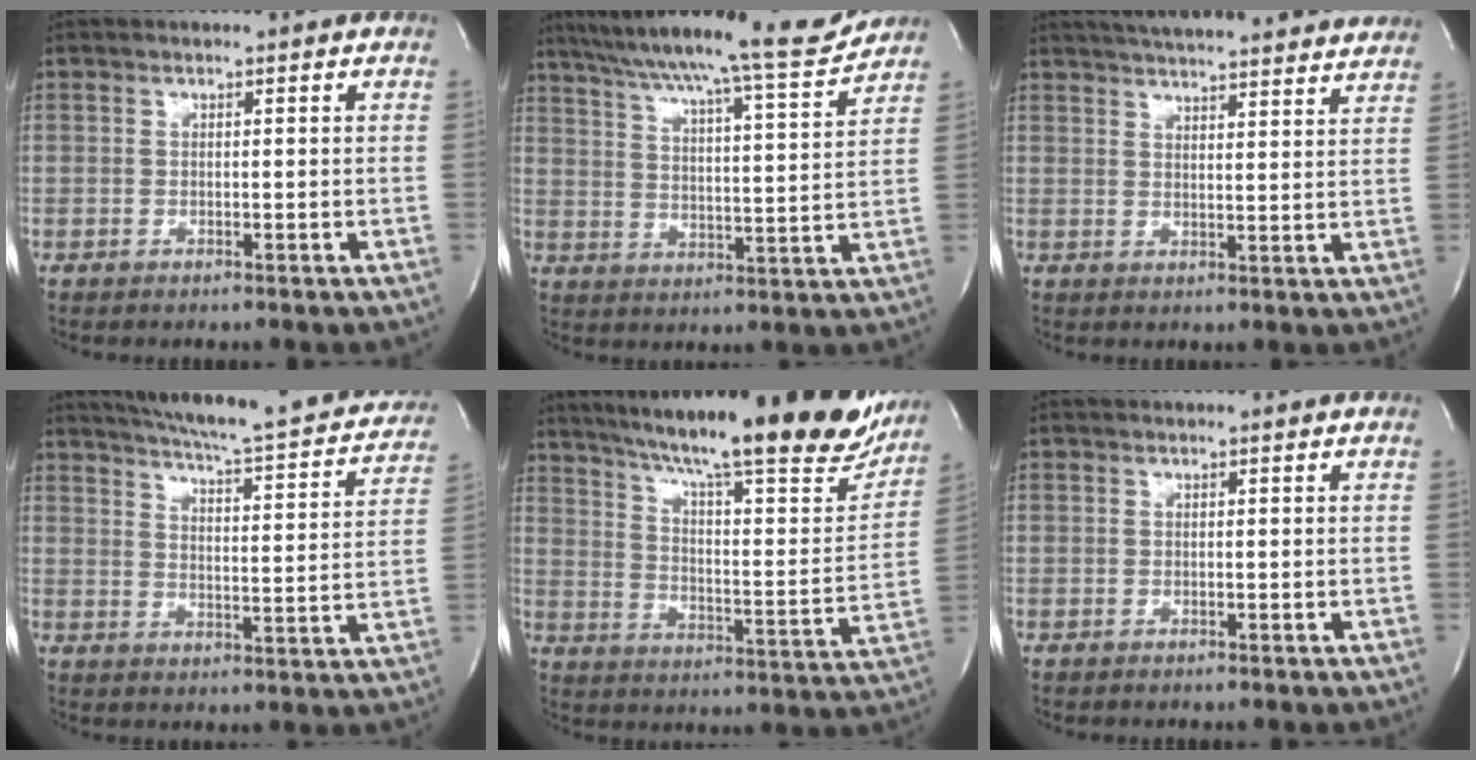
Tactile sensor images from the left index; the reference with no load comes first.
{"total": 17.1, "force": [15.6, -0.6, 7.1], "torque": [-0.115, -0.023, 0.225]}
{"total": 23.1, "force": [21.1, 2.5, 9.0], "torque": [-0.142, -0.001, 0.266]}
{"total": 23.1, "force": [20.6, 3.1, 9.9], "torque": [-0.148, -0.036, 0.253]}
{"total": 28.1, "force": [23.4, 3.9, 15.1], "torque": [-0.234, -0.048, 0.313]}
{"total": 0.0}